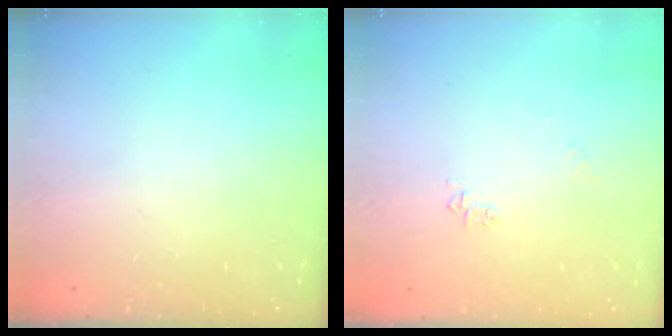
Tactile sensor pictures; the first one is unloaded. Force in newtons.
{"total": 4.2, "press": 4.1, "slide": 0.7}